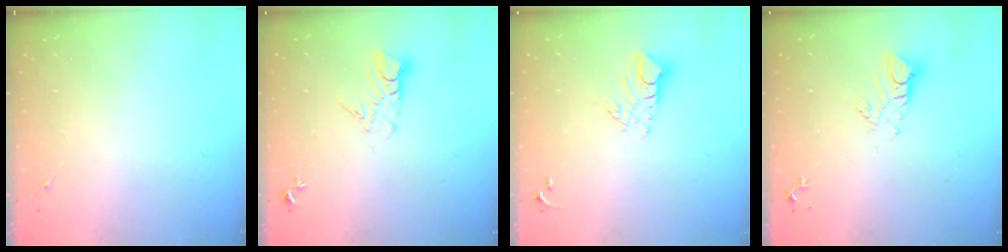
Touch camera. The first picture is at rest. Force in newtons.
{"total": 5.9, "press": 5.9, "slide": 0.5}
{"total": 9.3, "press": 9.3, "slide": 0.9}
{"total": 7.6, "press": 7.6, "slide": 0.7}